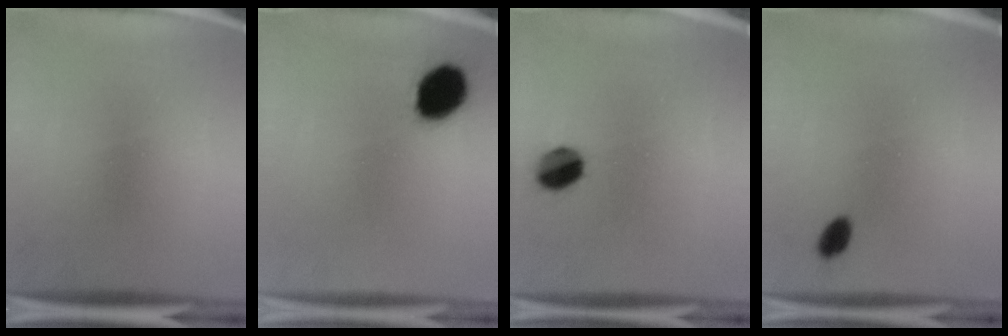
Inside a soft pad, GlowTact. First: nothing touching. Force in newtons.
{"total": 13.3}
{"total": 7.4}
{"total": 2.9}